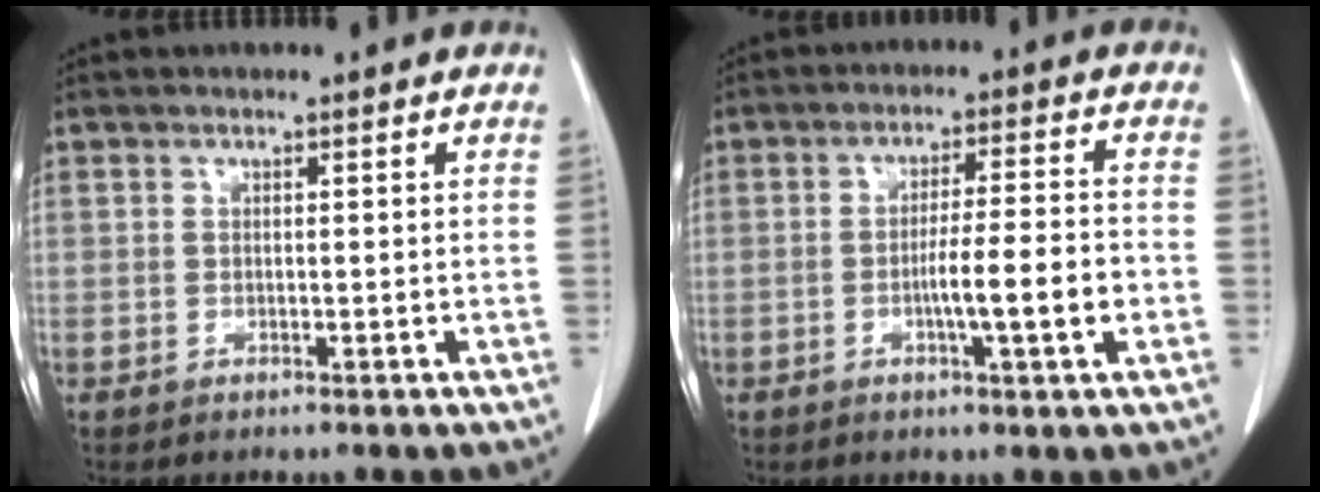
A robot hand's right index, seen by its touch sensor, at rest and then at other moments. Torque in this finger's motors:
{"motor_torque": [1.13, -0.37, 0.56, 0.08]}